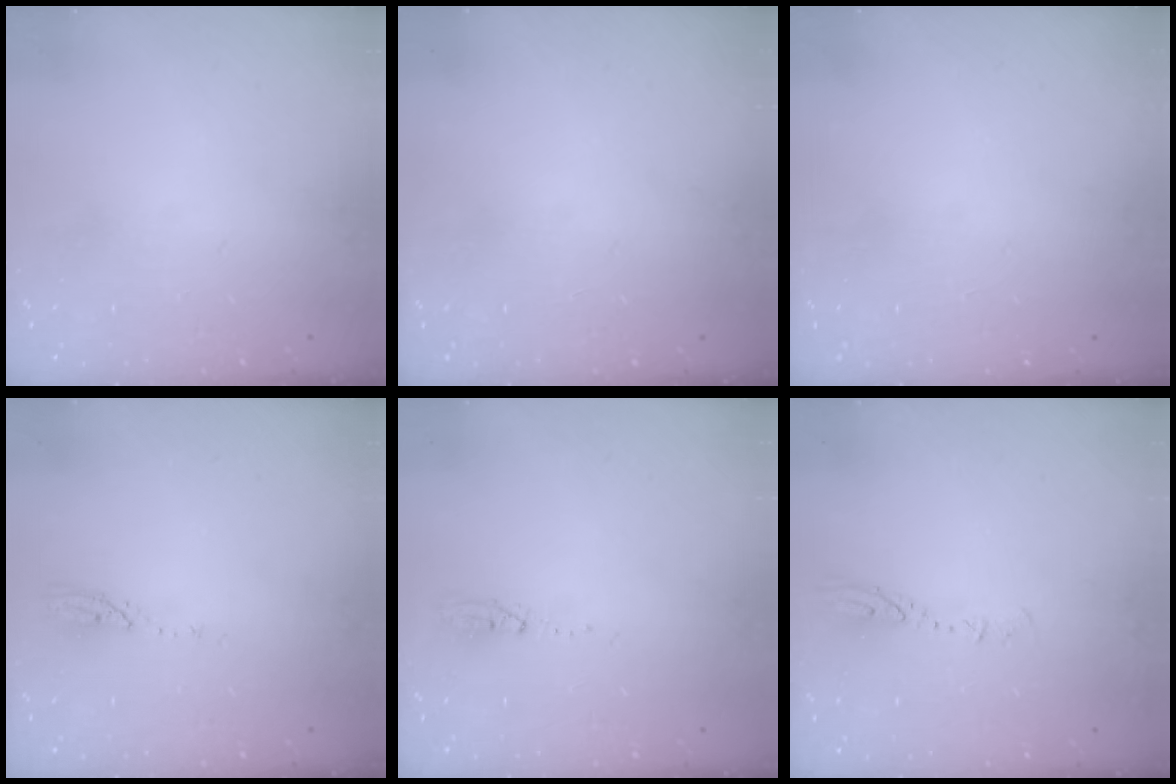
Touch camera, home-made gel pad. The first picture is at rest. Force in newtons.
{"total": 0.0}
{"total": 0.0}
{"total": 3.5, "press": 3.4, "slide": 0.3}
{"total": 3.3, "press": 2.9, "slide": 1.7}
{"total": 5.2, "press": 5.1, "slide": 0.4}